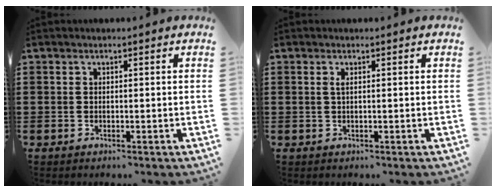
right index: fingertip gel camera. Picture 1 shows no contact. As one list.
[{"total": 0.9, "force": [0.2, 0.1, 0.8], "torque": [-0.017, 0.001, 0.003]}]